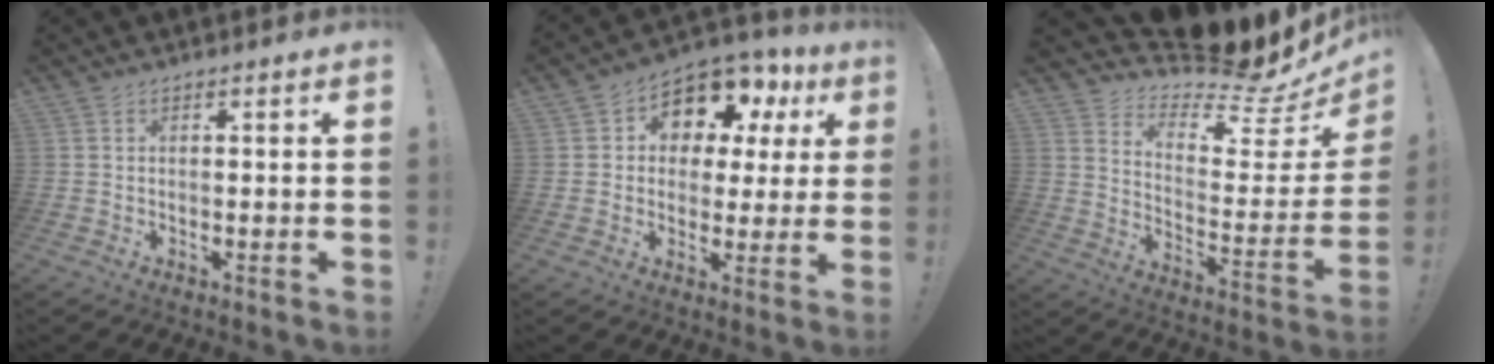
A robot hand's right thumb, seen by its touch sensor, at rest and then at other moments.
{"total": 9.7, "force": [5.5, 6.7, 4.4], "torque": [-0.062, -0.049, 0.097]}
{"total": 9.3, "force": [8.3, 1.7, 3.9], "torque": [-0.043, -0.101, 0.125]}